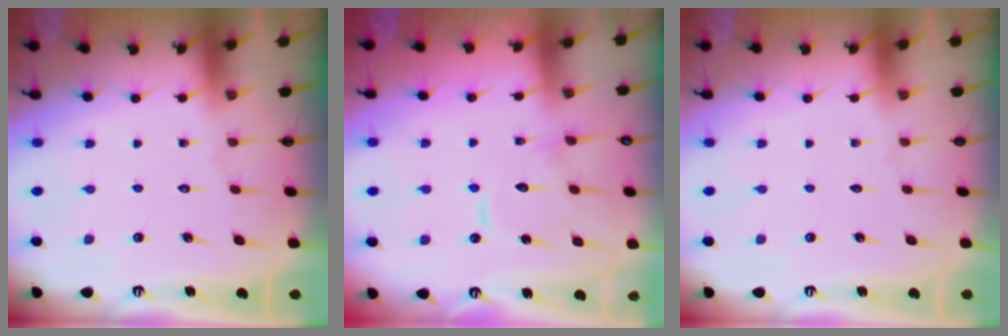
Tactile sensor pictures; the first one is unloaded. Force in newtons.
{"total": 9.7, "press": 9.7, "slide": 0.8}
{"total": 0.0}